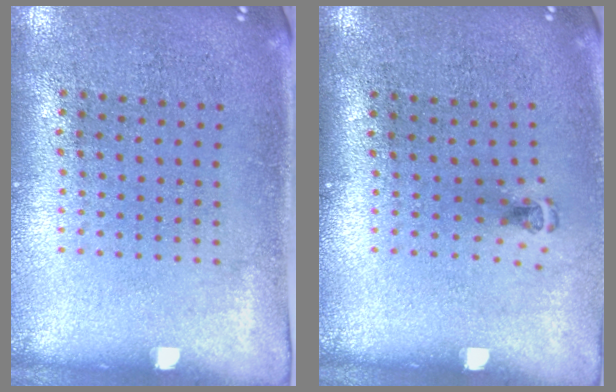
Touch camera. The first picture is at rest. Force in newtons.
{"total": 0.5, "press": 0.4, "slide": 0.4}